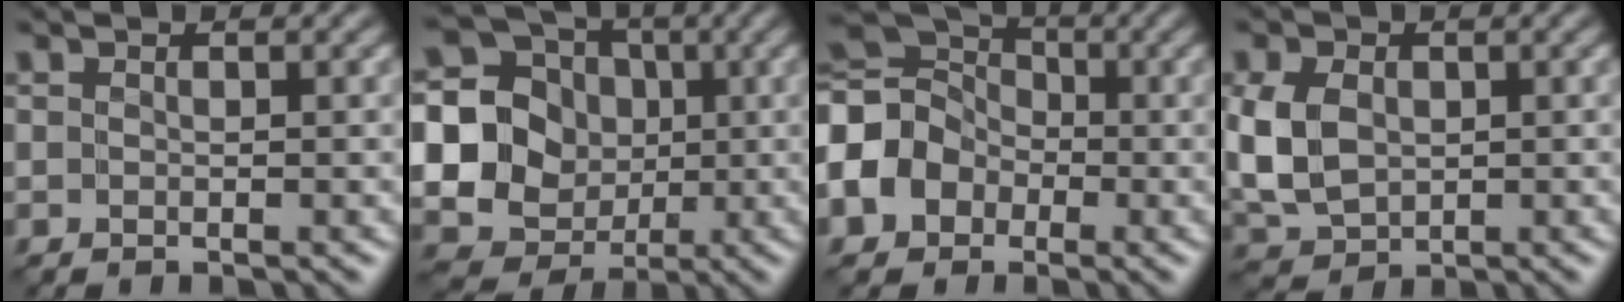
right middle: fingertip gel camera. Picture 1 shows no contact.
{"total": 16.6, "force": [0.9, 15.9, 4.7], "torque": [-0.128, 0.009, -0.004]}
{"total": 8.0, "force": [-1.5, 6.8, 4.0], "torque": [-0.087, 0.007, -0.048]}
{"total": 5.7, "force": [0.5, 4.4, 3.6], "torque": [-0.103, -0.001, 0.016]}